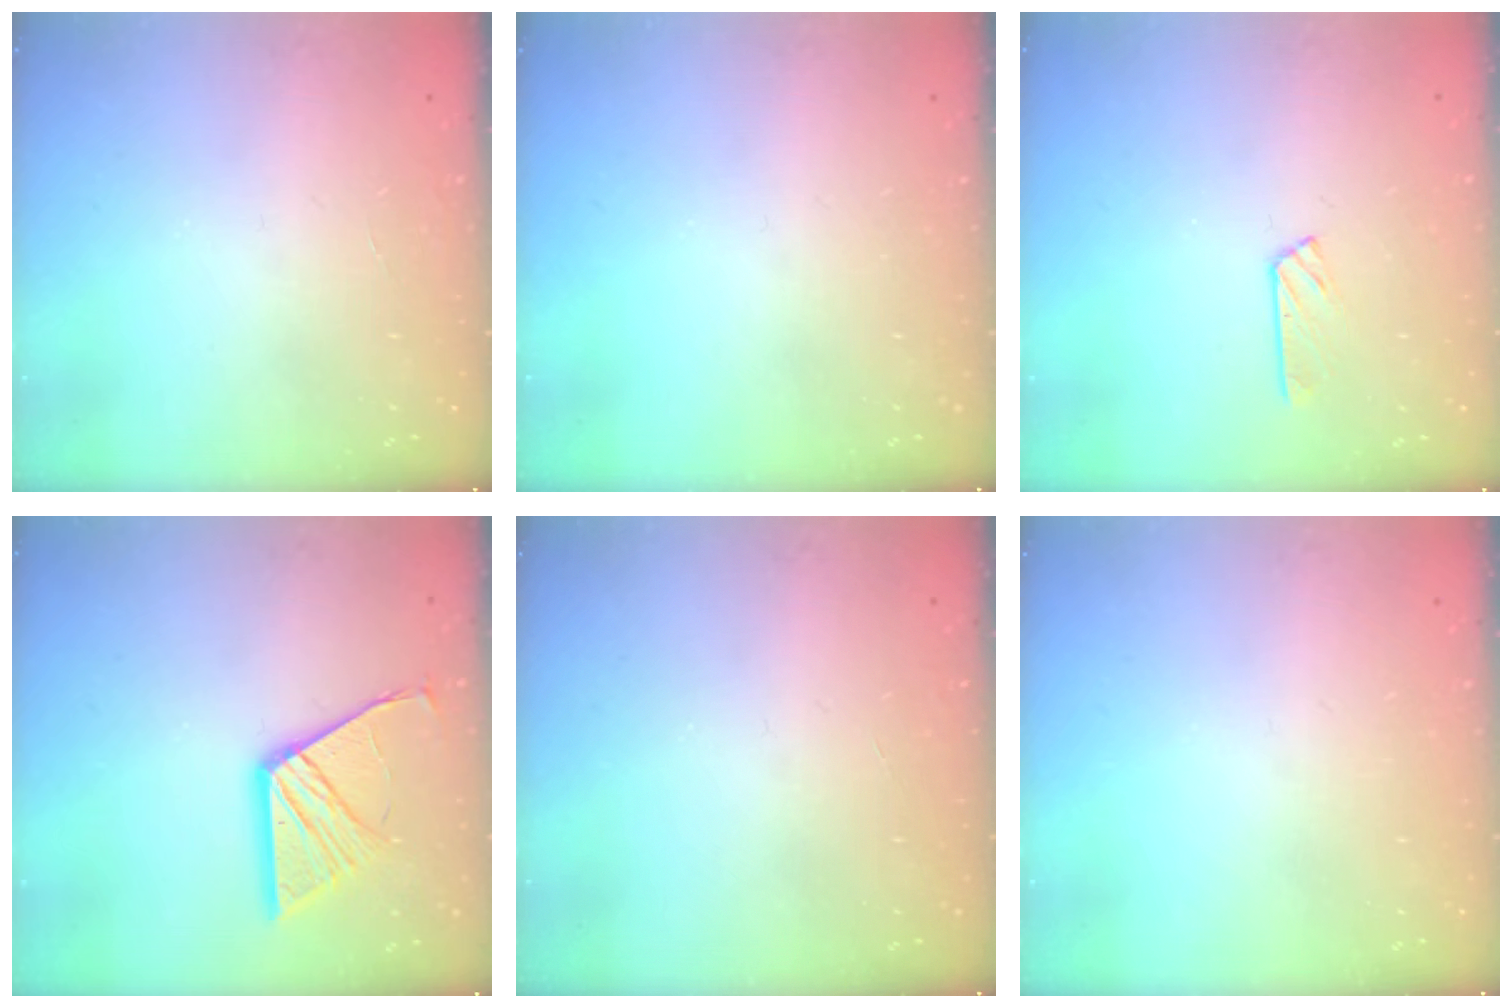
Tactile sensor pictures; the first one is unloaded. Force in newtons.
{"total": 0.0}
{"total": 2.9, "press": 2.9, "slide": 0.3}
{"total": 12.2, "press": 12.2, "slide": 0.9}
{"total": 0.0}
{"total": 0.0}